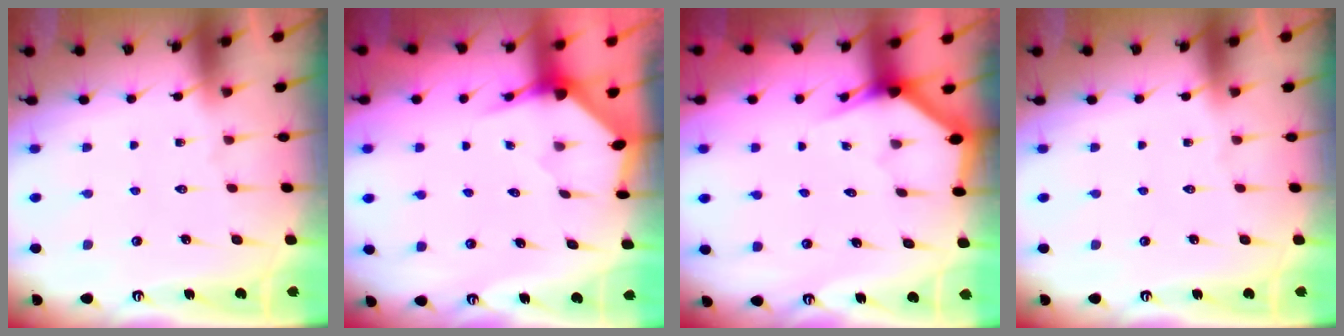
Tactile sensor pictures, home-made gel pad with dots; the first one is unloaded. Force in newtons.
{"total": 3.3, "press": 3.3, "slide": 0.3}
{"total": 3.0, "press": 3.0, "slide": 0.1}
{"total": 0.0}